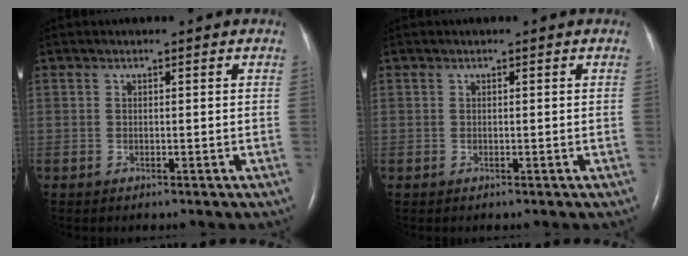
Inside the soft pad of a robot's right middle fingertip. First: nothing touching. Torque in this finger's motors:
{"motor_torque": [-0.01, 0.00, 0.00, 0.00]}